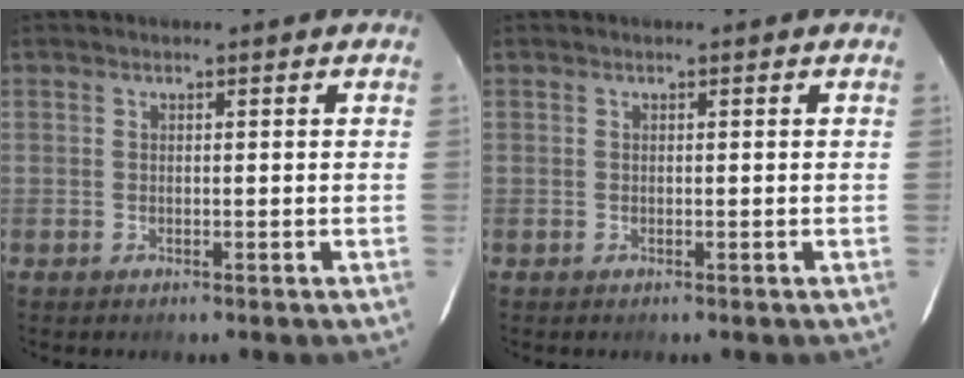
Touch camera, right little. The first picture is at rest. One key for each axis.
{"total": 0.0}